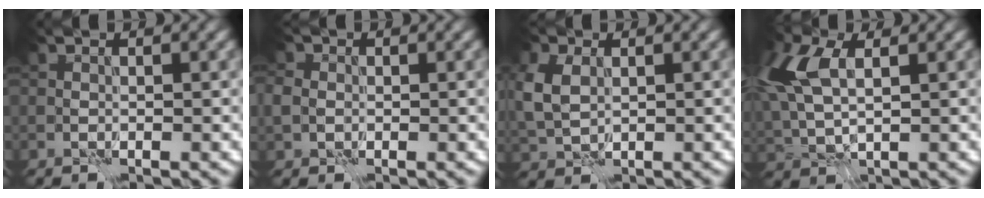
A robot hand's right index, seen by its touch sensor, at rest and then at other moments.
{"total": 1.9, "force": [-0.1, 1.8, 0.7], "torque": [-0.012, 0.002, -0.003]}
{"total": 4.1, "force": [0.9, 3.0, 2.6], "torque": [-0.077, 0.001, 0.020]}
{"total": 7.9, "force": [2.2, 4.2, 6.3], "torque": [-0.170, 0.011, 0.043]}